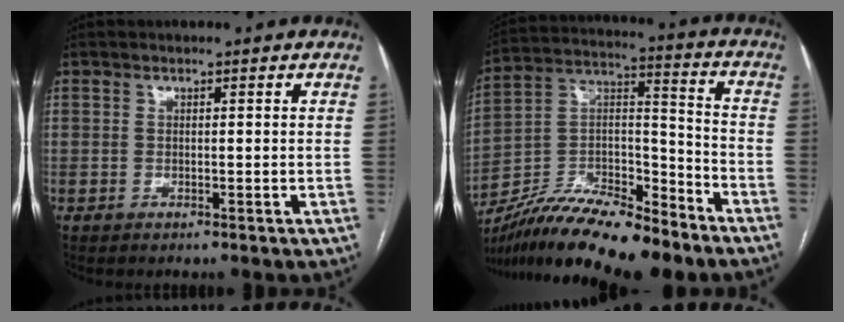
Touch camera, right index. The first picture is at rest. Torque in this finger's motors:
{"motor_torque": [0.71, -1.43, -0.31, -0.21]}